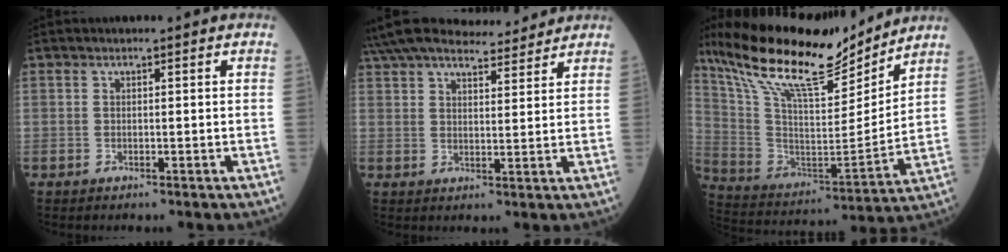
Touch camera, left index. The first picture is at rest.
{"total": 16.2, "force": [15.0, 3.1, 5.5], "torque": [-0.103, 0.031, 0.230]}
{"total": 21.6, "force": [17.8, 4.0, 11.6], "torque": [-0.222, 0.000, 0.317]}